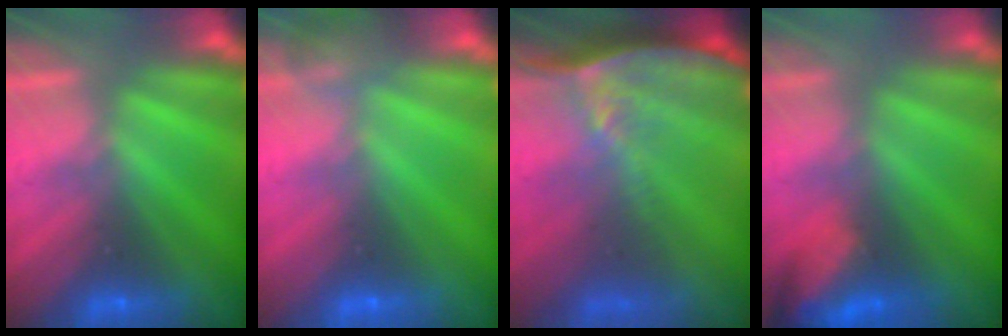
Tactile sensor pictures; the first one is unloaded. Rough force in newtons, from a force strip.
{"total": 4.4}
{"total": 10.2}
{"total": 7.8}